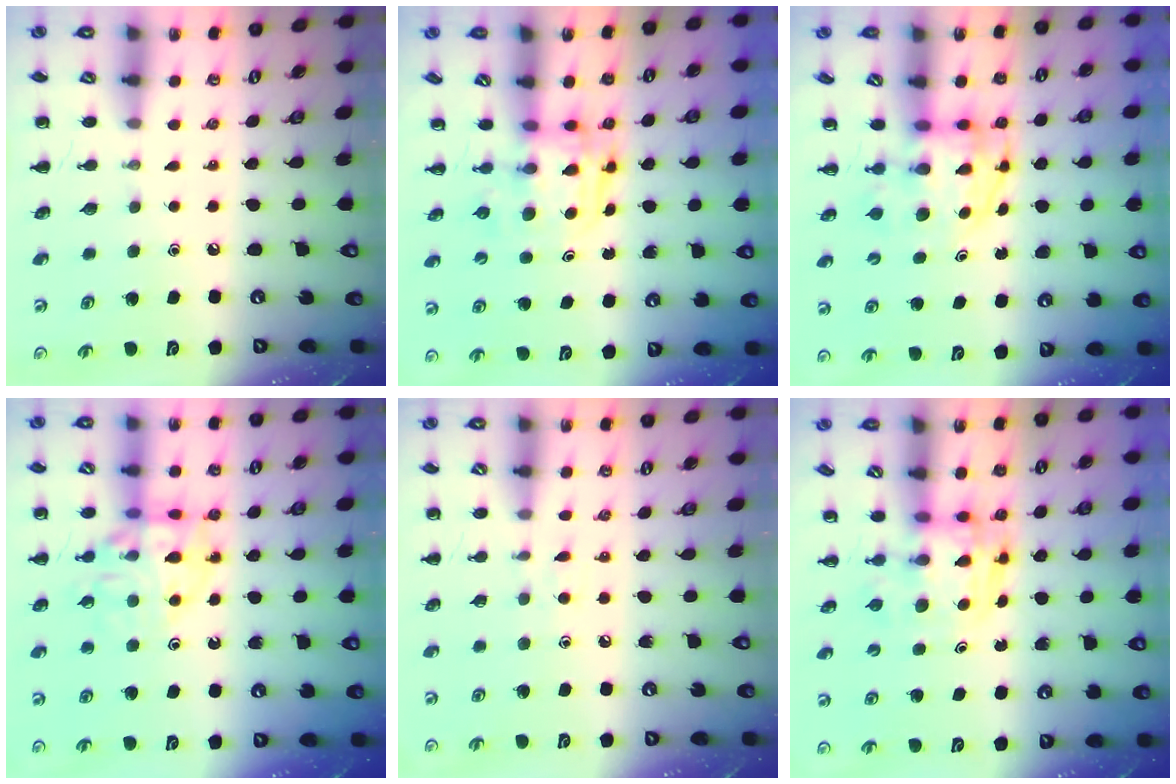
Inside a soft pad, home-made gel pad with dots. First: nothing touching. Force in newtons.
{"total": 3.2, "press": 3.1, "slide": 0.5}
{"total": 3.7, "press": 3.7, "slide": 0.5}
{"total": 13.4, "press": 13.3, "slide": 2.0}
{"total": 4.3, "press": 3.8, "slide": 1.9}
{"total": 3.5, "press": 3.4, "slide": 0.7}